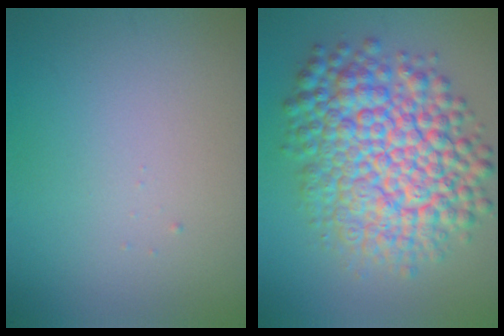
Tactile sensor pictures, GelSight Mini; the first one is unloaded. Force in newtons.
{"total": 11.2, "press": 11.2, "slide": 0.3}